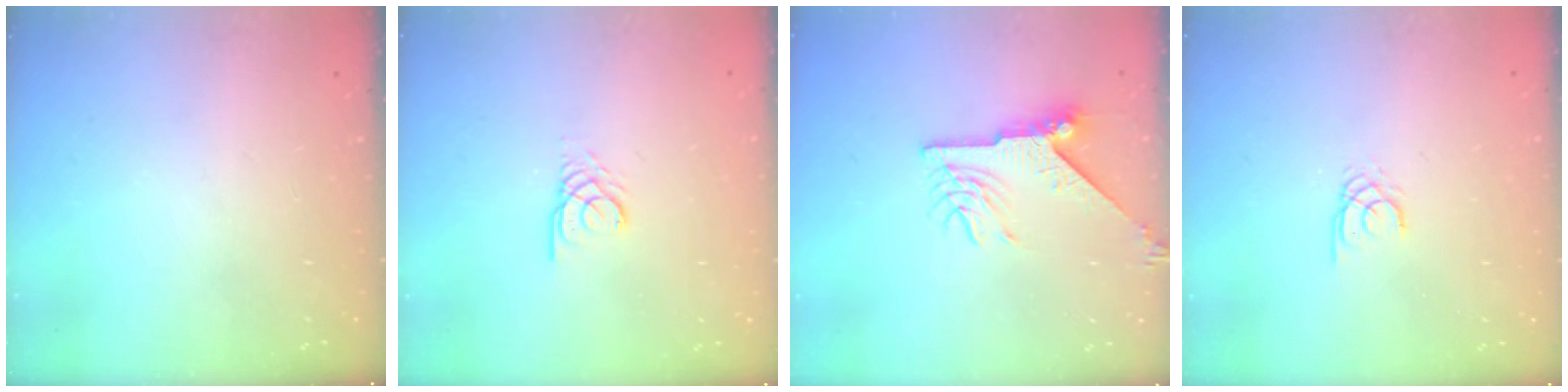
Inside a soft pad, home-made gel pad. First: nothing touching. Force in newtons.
{"total": 2.3, "press": 2.3, "slide": 0.1}
{"total": 9.8, "press": 9.8, "slide": 0.7}
{"total": 1.9, "press": 1.9, "slide": 0.3}